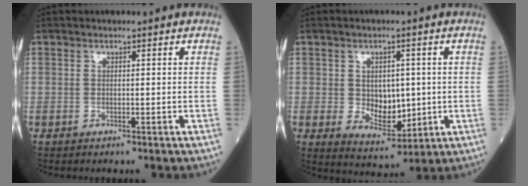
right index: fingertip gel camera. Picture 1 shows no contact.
{"total": 9.1, "force": [0.0, 5.7, 7.2], "torque": [-0.126, -0.001, 0.017]}